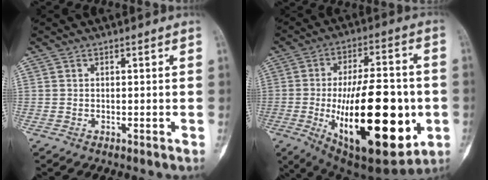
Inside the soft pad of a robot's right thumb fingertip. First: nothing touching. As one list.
[{"total": 29.0, "force": [-5.7, 12.3, 25.6], "torque": [-0.392, -0.006, -0.067]}]